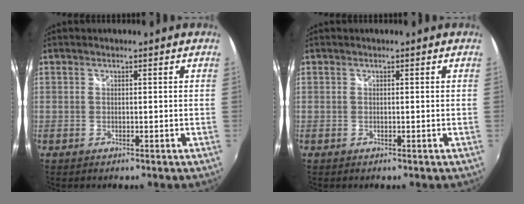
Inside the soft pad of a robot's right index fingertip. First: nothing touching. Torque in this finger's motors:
{"motor_torque": [0.00, 0.00, 0.00, 0.00]}